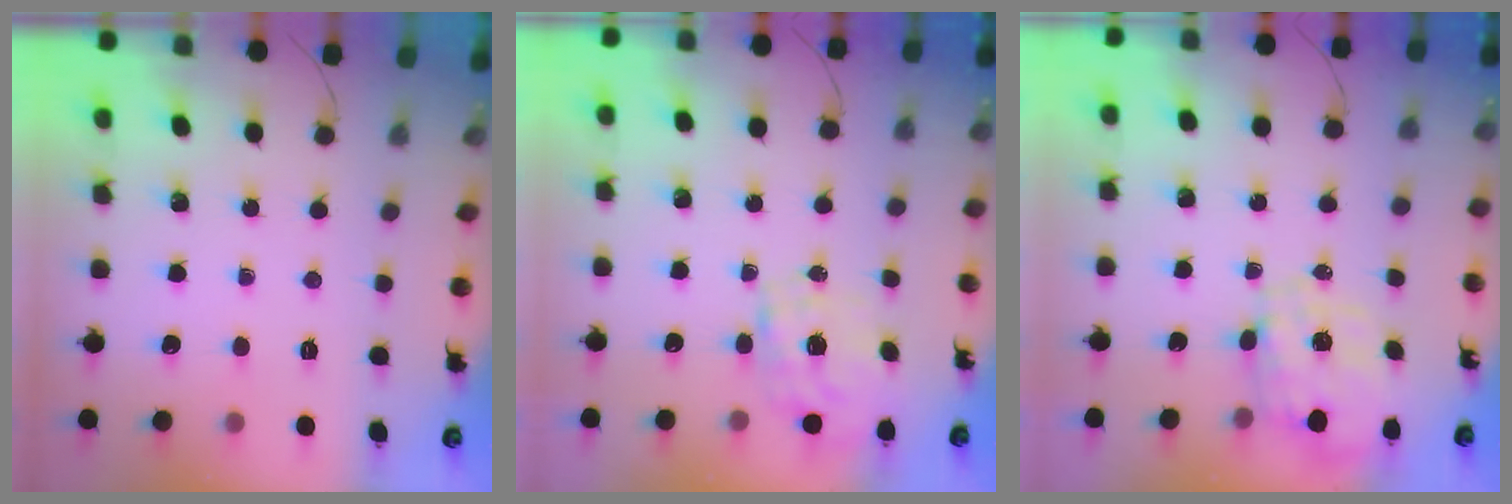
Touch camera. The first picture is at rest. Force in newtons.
{"total": 1.7, "press": 1.5, "slide": 0.8}
{"total": 2.1, "press": 1.7, "slide": 1.1}